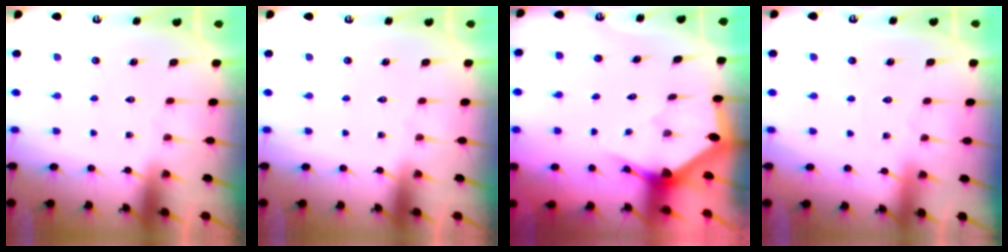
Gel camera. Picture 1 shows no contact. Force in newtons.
{"total": 0.0}
{"total": 2.9, "press": 2.9, "slide": 0.1}
{"total": 1.8, "press": 1.7, "slide": 0.2}